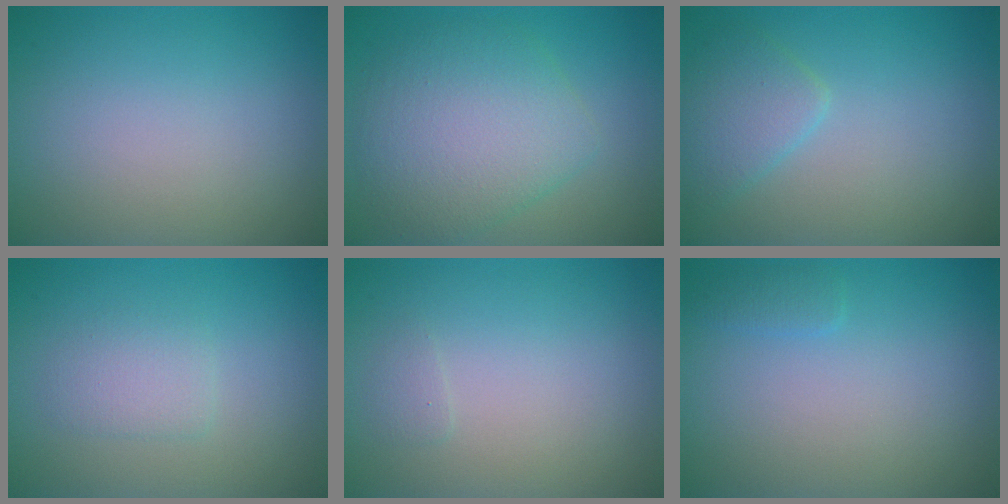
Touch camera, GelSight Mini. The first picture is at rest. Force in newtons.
{"total": 6.4, "press": 6.4, "slide": 0.3}
{"total": 2.6, "press": 2.6, "slide": 0.1}
{"total": 1.7, "press": 1.7, "slide": 0.3}
{"total": 0.5, "press": 0.5, "slide": 0.0}
{"total": 0.9, "press": 0.9, "slide": 0.1}